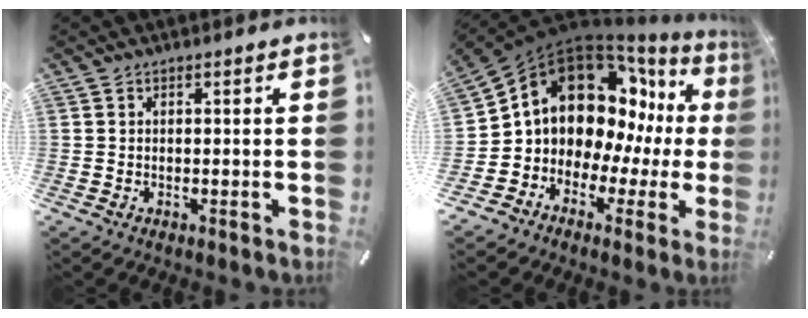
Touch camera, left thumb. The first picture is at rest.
{"total": 14.2, "force": [5.1, 11.3, 7.0], "torque": [-0.123, -0.060, 0.096]}